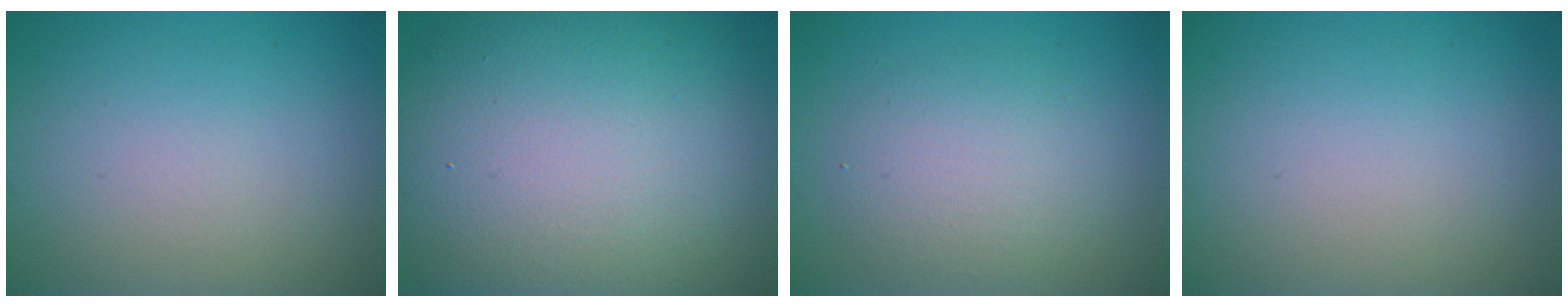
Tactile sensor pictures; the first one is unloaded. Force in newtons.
{"total": 17.5, "press": 17.5, "slide": 0.8}
{"total": 3.7, "press": 3.6, "slide": 0.3}
{"total": 0.0}